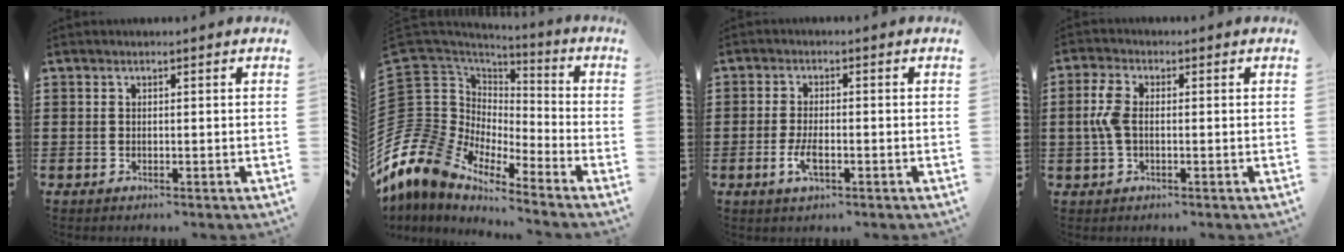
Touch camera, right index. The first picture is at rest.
{"total": 10.5, "force": [-7.1, 7.1, 3.0], "torque": [-0.141, -0.036, -0.149]}
{"total": 3.7, "force": [-1.3, 1.3, 3.2], "torque": [-0.069, -0.003, -0.027]}
{"total": 4.5, "force": [-0.2, 2.4, 3.8], "torque": [-0.101, -0.002, -0.013]}